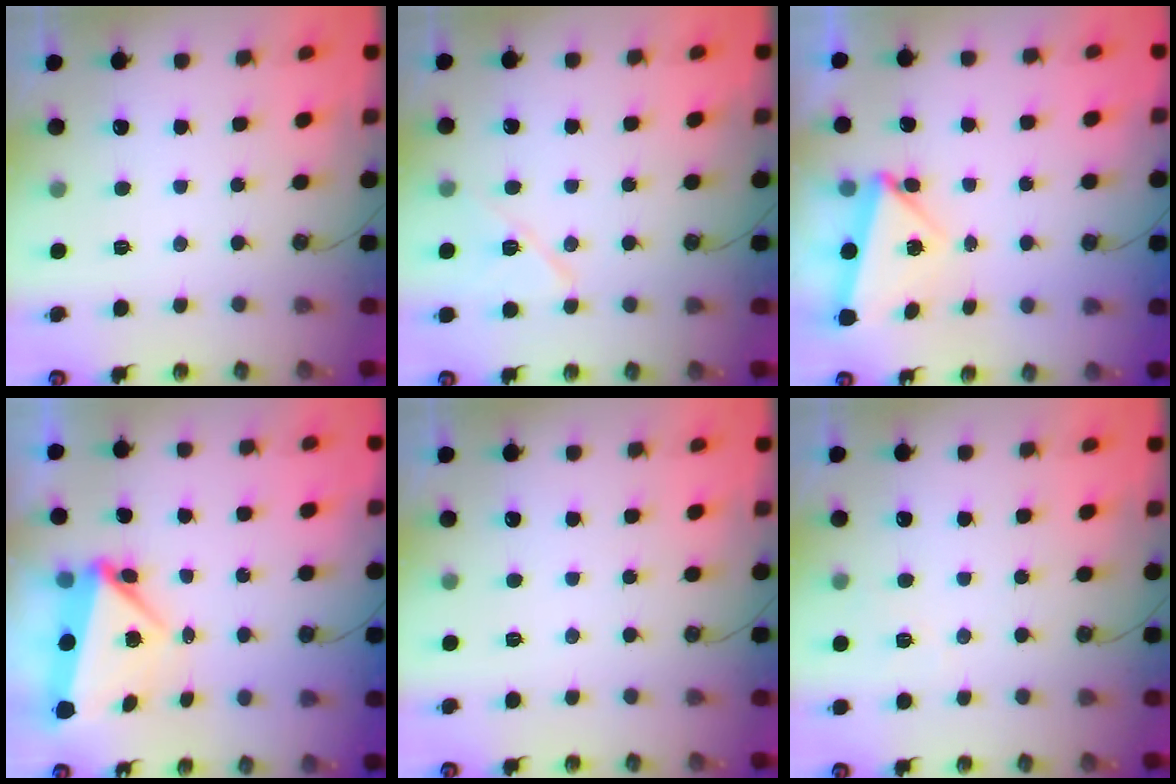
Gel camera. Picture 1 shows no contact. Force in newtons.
{"total": 9.2, "press": 9.2, "slide": 0.9}
{"total": 5.6, "press": 5.5, "slide": 0.8}
{"total": 5.8, "press": 5.8, "slide": 0.3}
{"total": 0.0}
{"total": 4.6, "press": 4.5, "slide": 0.6}